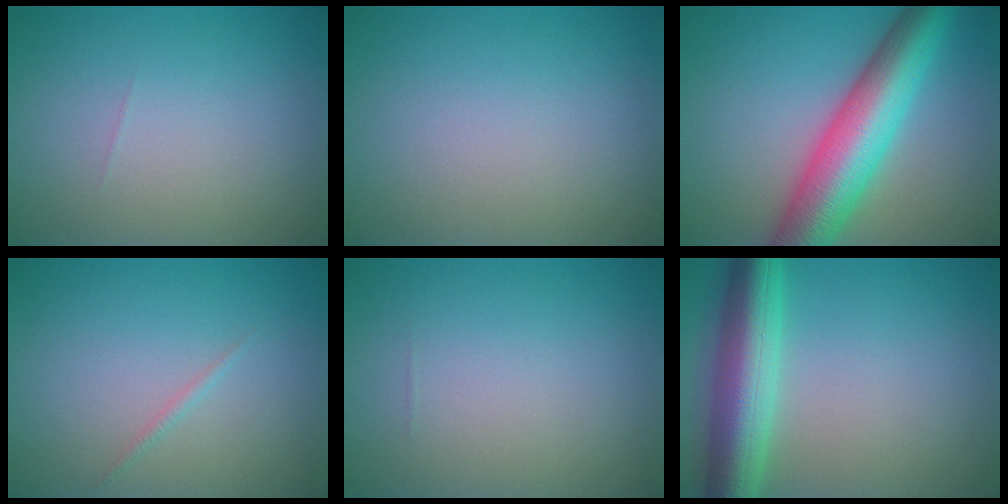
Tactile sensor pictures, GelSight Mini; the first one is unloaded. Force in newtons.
{"total": 0.0}
{"total": 10.2, "press": 10.2, "slide": 0.3}
{"total": 0.6, "press": 0.6, "slide": 0.0}
{"total": 0.0}
{"total": 7.7, "press": 7.7, "slide": 0.3}